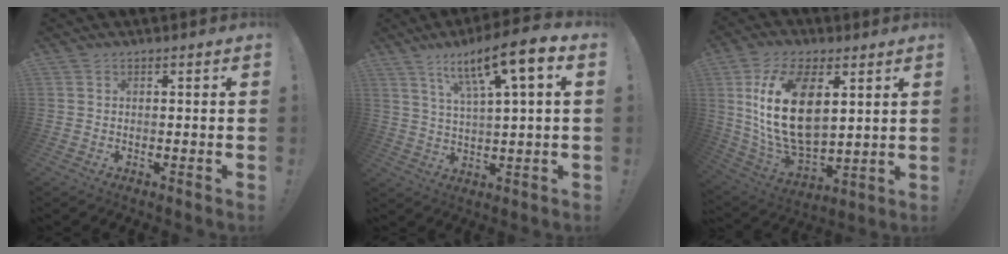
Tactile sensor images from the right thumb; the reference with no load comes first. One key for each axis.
{"total": 12.7, "fx": 6.2, "fy": 1.9, "fz": 10.8, "tx": -0.175, "ty": -0.030, "tz": 0.091}
{"total": 21.9, "fx": 5.6, "fy": 12.6, "fz": 17.0, "tx": -0.340, "ty": -0.026, "tz": 0.099}